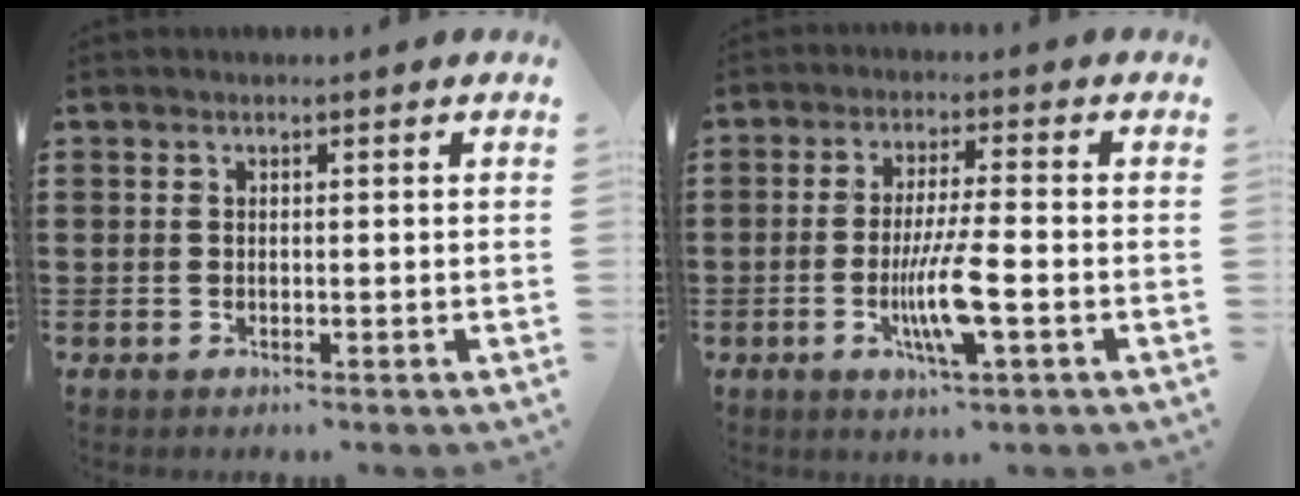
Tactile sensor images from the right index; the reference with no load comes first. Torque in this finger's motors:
{"motor_torque": [0.53, 0.34, 0.71, 0.12]}